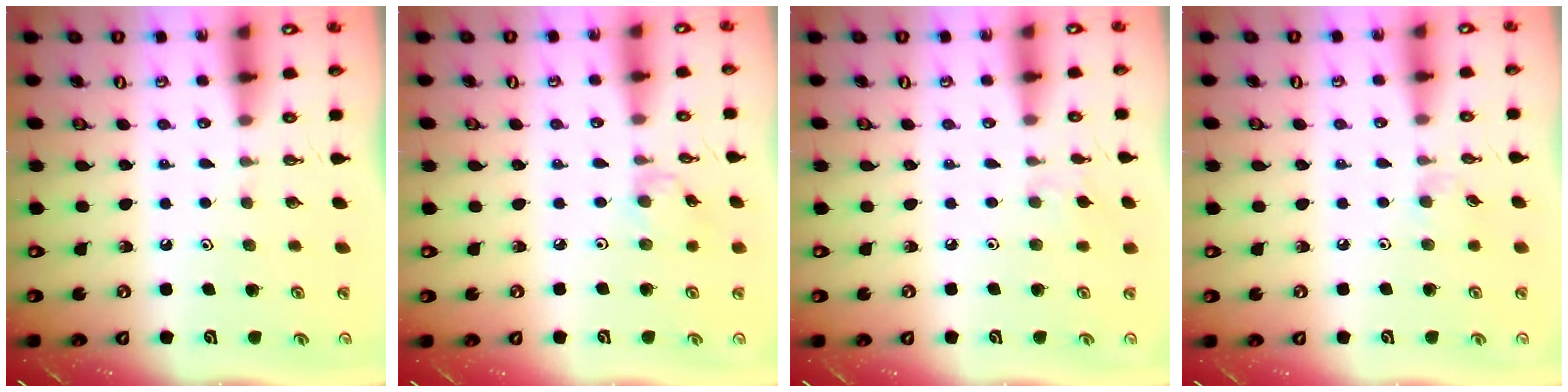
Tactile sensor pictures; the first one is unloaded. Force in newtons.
{"total": 1.5, "press": 1.4, "slide": 0.4}
{"total": 4.0, "press": 4.0, "slide": 0.6}
{"total": 3.2, "press": 3.1, "slide": 0.6}